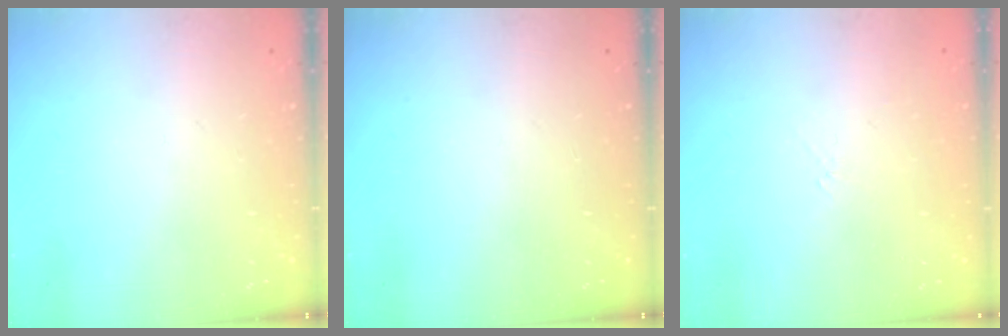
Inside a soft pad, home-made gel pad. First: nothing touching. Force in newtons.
{"total": 0.0}
{"total": 2.6, "press": 2.5, "slide": 0.6}